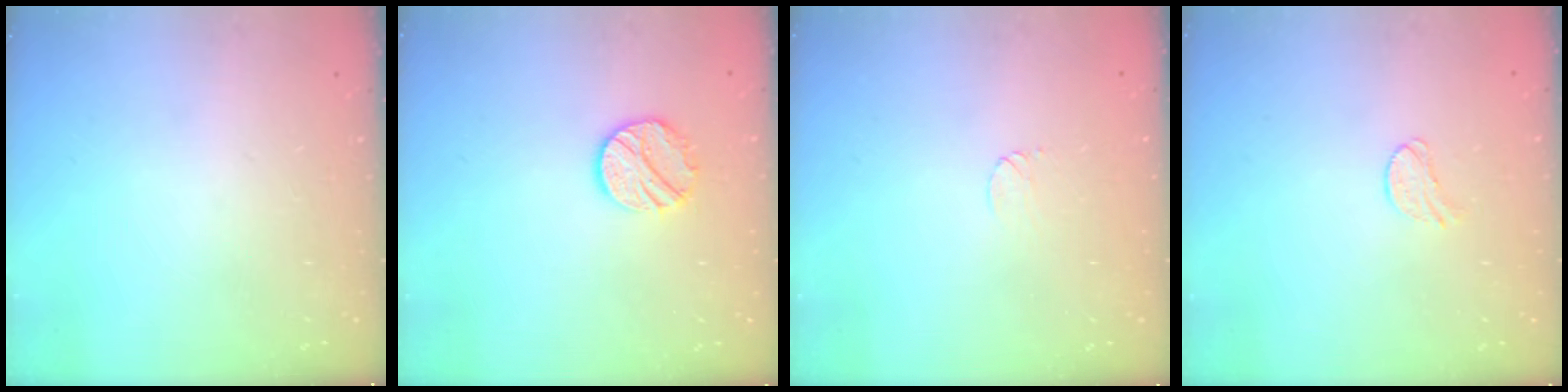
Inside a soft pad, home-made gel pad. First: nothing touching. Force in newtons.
{"total": 10.1, "press": 10.1, "slide": 0.4}
{"total": 5.1, "press": 5.1, "slide": 0.4}
{"total": 6.3, "press": 6.3, "slide": 0.5}